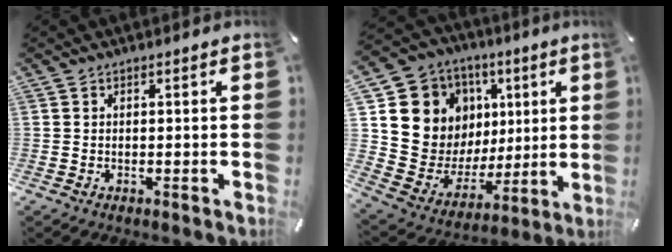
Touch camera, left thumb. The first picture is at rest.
{"total": 13.3, "force": [4.8, 12.2, 2.2], "torque": [-0.034, -0.054, 0.112]}